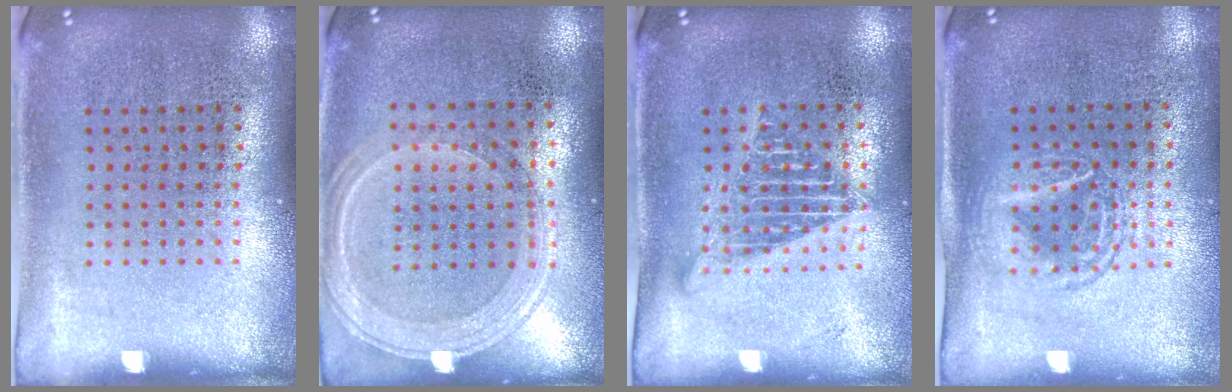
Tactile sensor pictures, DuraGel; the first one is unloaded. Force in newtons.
{"total": 1.3, "press": 1.2, "slide": 0.3}
{"total": 1.5, "press": 1.3, "slide": 0.8}
{"total": 1.4, "press": 1.3, "slide": 0.6}